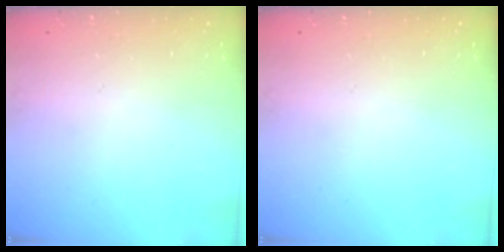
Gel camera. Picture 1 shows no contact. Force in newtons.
{"total": 0.0}